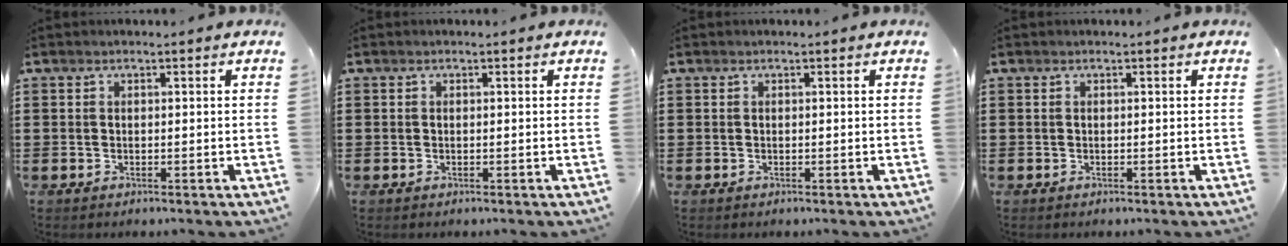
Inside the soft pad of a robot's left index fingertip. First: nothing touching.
{"total": 0.0}
{"total": 0.0}
{"total": 0.0}